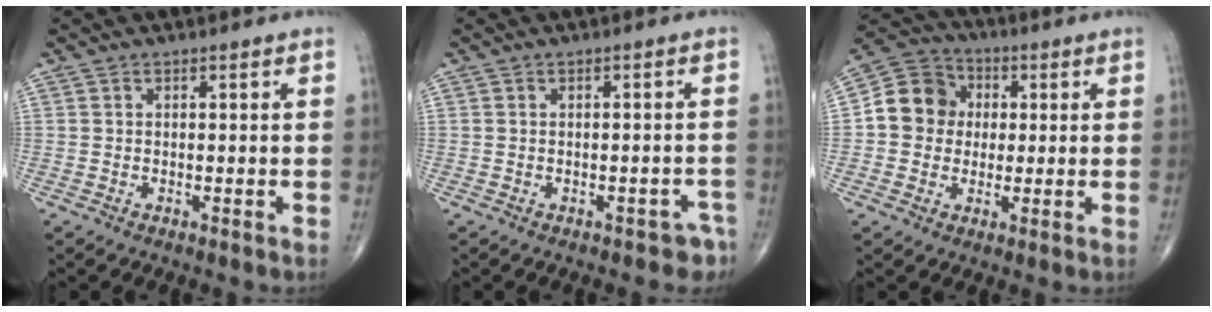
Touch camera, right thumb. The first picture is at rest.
{"total": 3.2, "force": [-2.3, 1.8, 1.2], "torque": [0.000, 0.021, -0.026]}
{"total": 10.6, "force": [0.7, 9.6, 4.5], "torque": [-0.054, 0.020, 0.001]}